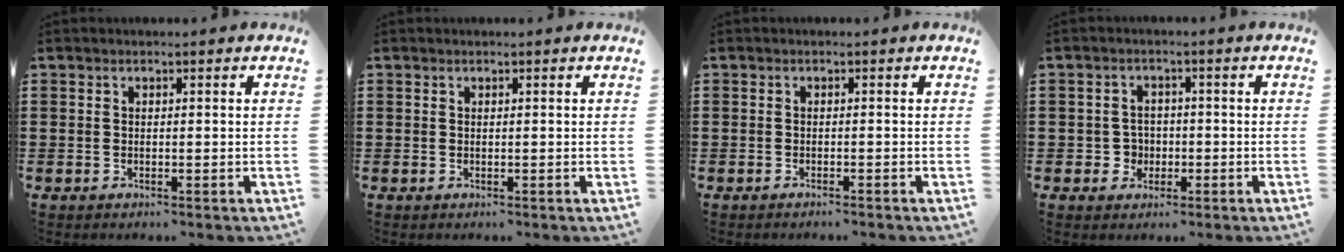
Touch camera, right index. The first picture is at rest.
{"total": 0.0}
{"total": 0.6, "force": [-0.6, -0.1, 0.2], "torque": [-0.005, -0.002, -0.012]}
{"total": 3.1, "force": [-0.9, 2.8, 1.0], "torque": [-0.026, 0.005, -0.021]}